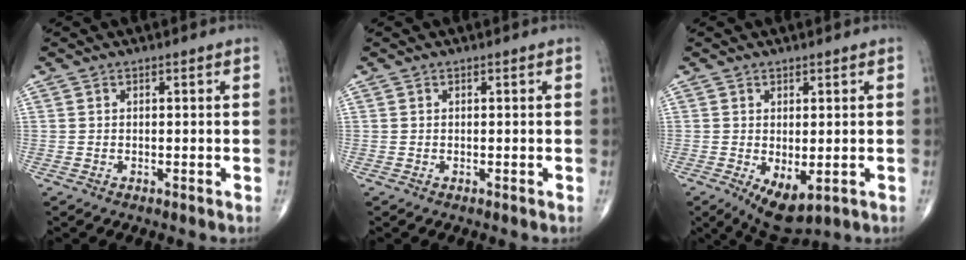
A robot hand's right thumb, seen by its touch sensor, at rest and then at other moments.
{"total": 0.0}
{"total": 6.8, "force": [-1.7, 3.3, 5.7], "torque": [-0.088, -0.016, -0.013]}